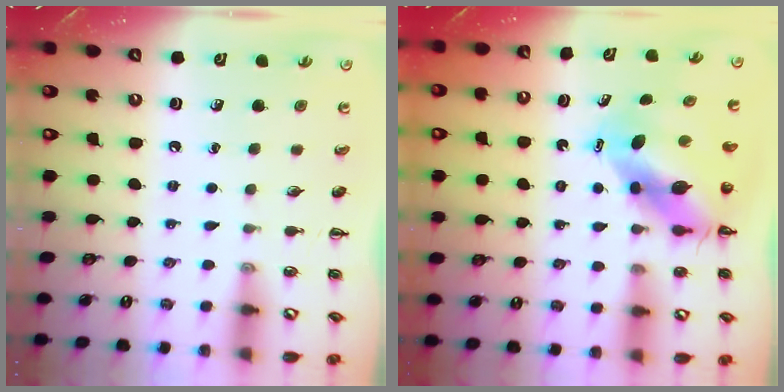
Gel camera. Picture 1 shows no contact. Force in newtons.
{"total": 8.8, "press": 8.5, "slide": 2.4}